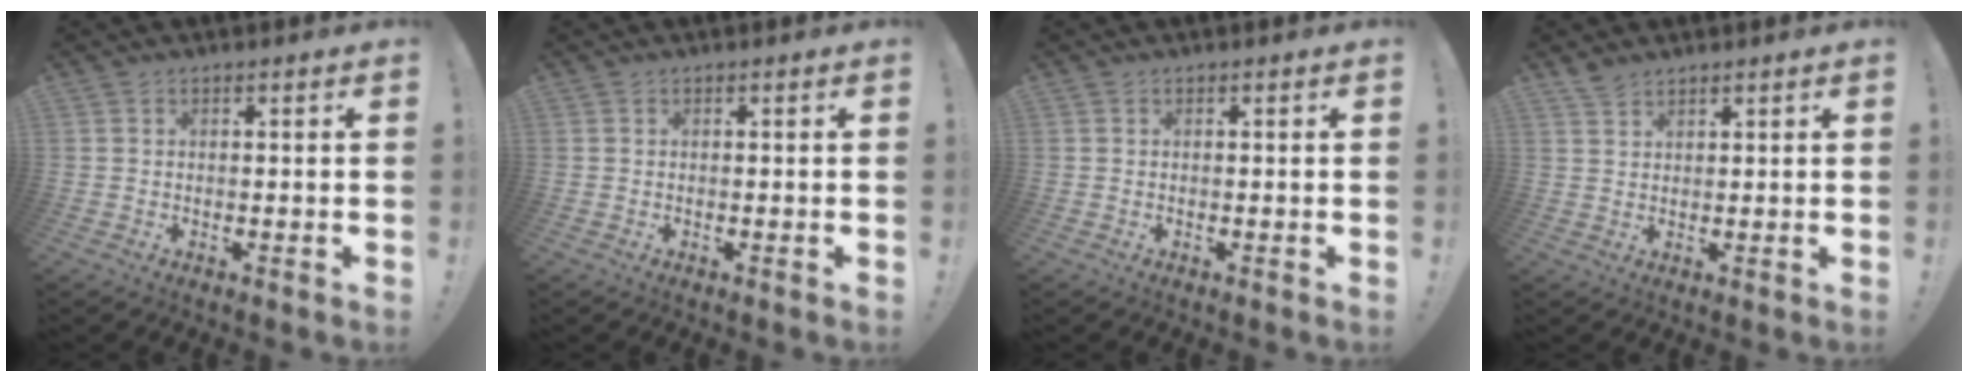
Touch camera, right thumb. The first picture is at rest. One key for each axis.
{"total": 0.0}
{"total": 0.0}
{"total": 3.0, "fx": 2.6, "fy": 1.2, "fz": 1.0, "tx": -0.016, "ty": -0.016, "tz": 0.048}